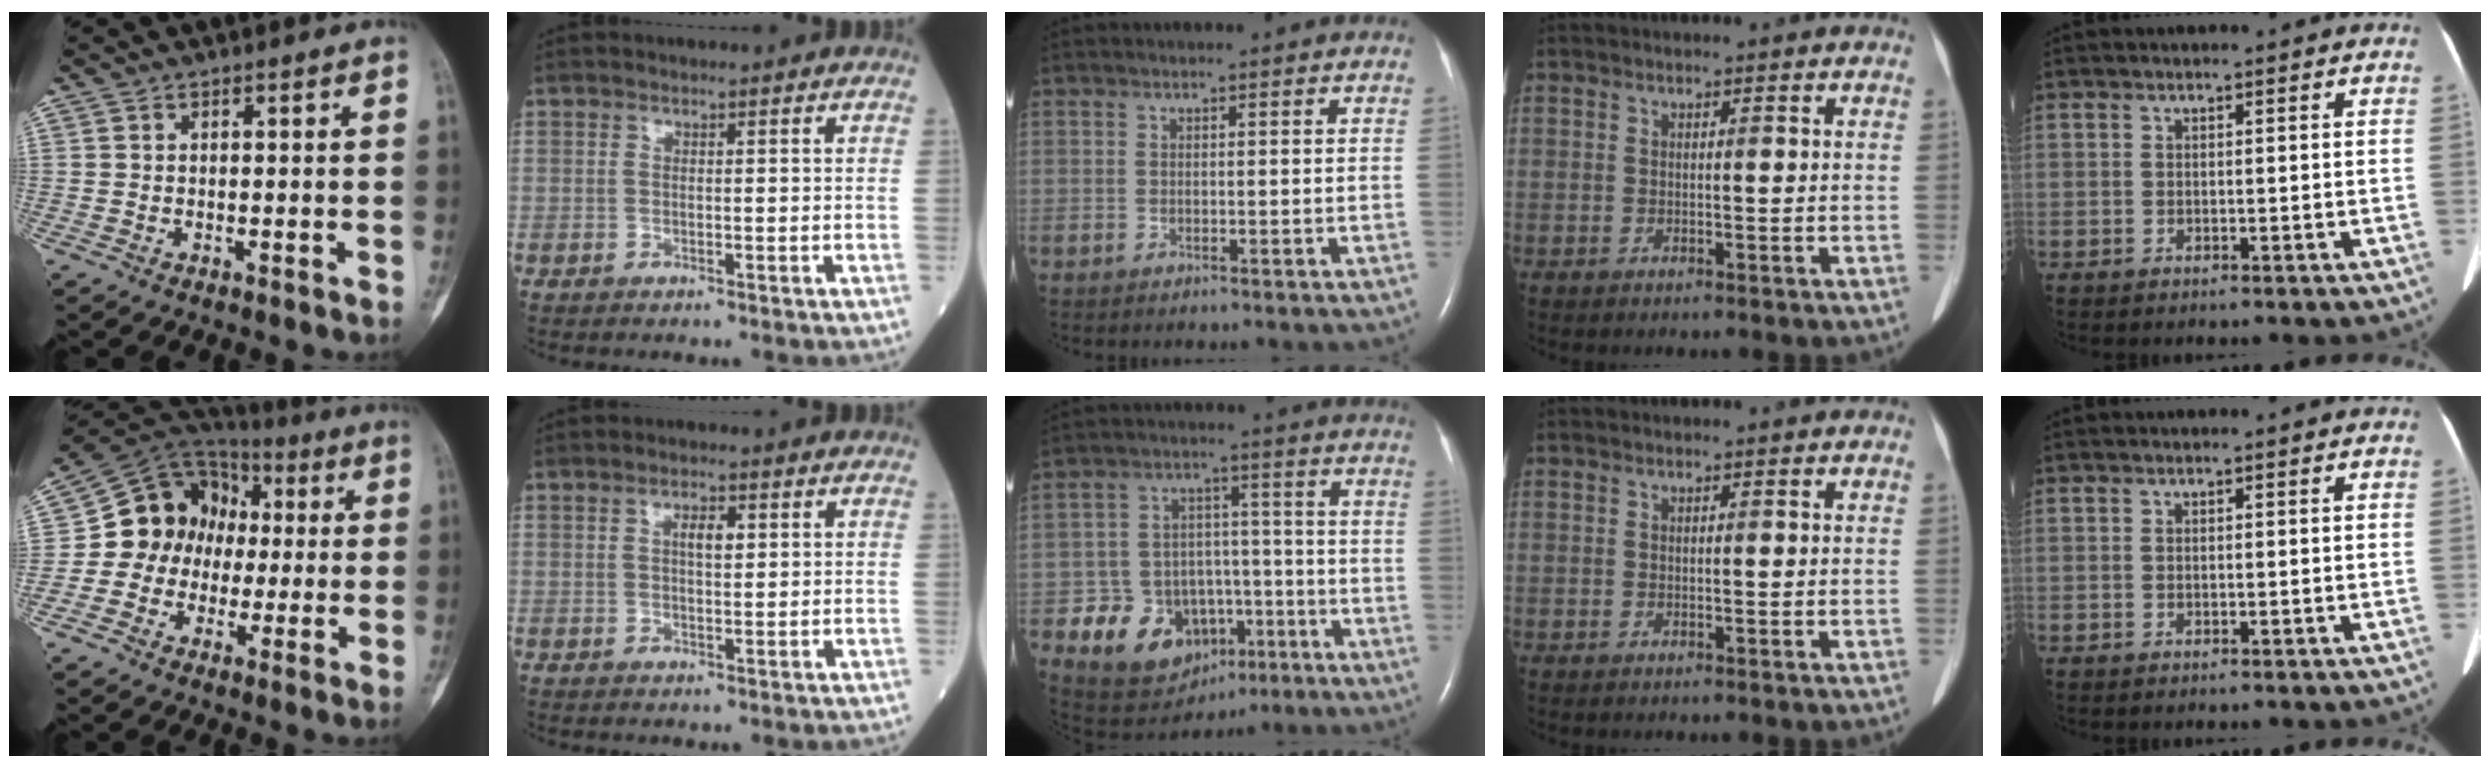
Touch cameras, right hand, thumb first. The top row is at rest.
{"thumb": {"total": 14.1, "force": [-0.3, 12.3, 6.9], "torque": [-0.076, 0.041, -0.012]}, "index": {"total": 2.8, "force": [0.8, 1.0, 2.5], "torque": [-0.042, 0.002, 0.012]}, "middle": {"total": 12.2, "force": [-5.5, 9.6, 5.1], "torque": [-0.084, 0.032, -0.070]}}